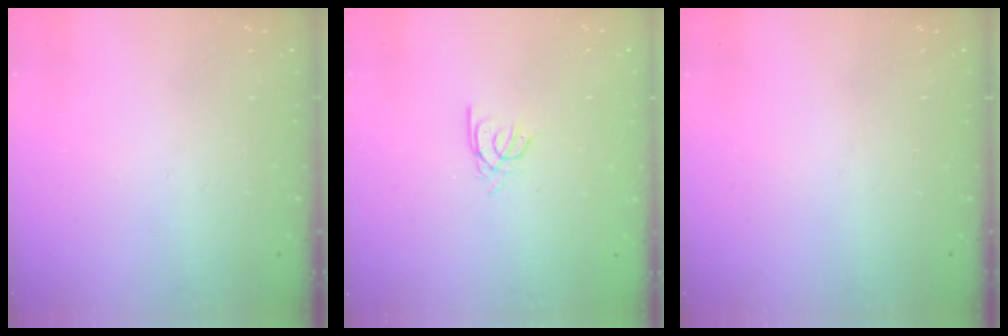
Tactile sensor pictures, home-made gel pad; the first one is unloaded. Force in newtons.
{"total": 2.4, "press": 2.4, "slide": 0.4}
{"total": 0.0}